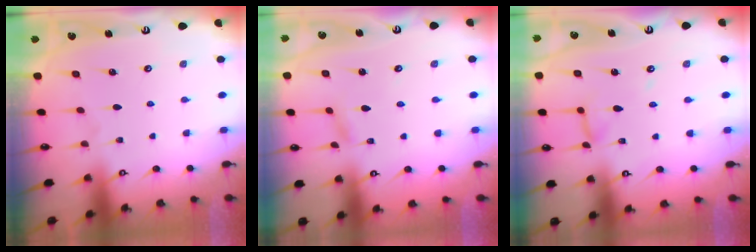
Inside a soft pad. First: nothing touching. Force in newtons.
{"total": 1.6, "press": 1.5, "slide": 0.1}
{"total": 6.7, "press": 6.6, "slide": 0.5}